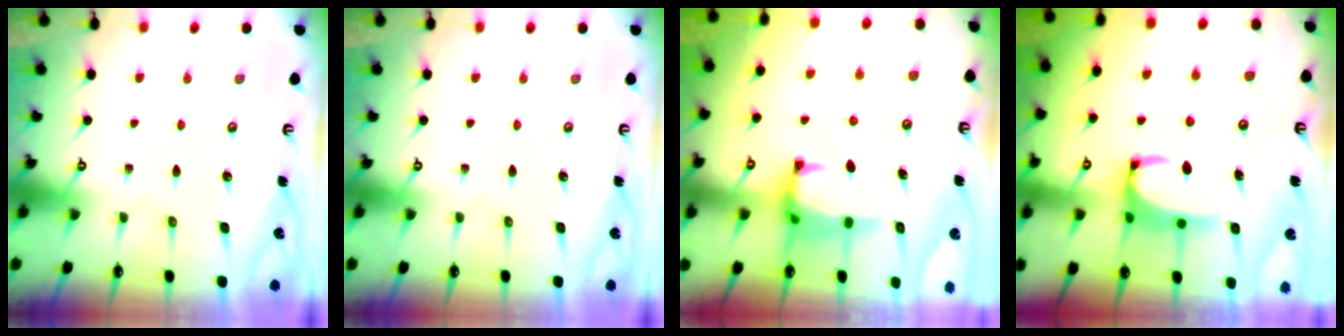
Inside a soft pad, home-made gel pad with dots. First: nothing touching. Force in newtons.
{"total": 0.0}
{"total": 0.8, "press": 0.2, "slide": 0.8}
{"total": 2.2, "press": 2.0, "slide": 0.9}